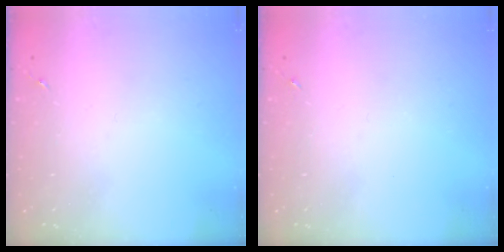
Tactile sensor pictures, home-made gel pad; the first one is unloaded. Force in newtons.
{"total": 0.0}